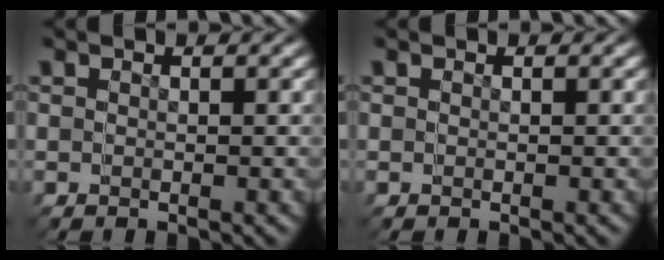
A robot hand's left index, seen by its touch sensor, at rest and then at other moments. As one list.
[{"total": 0.0}]